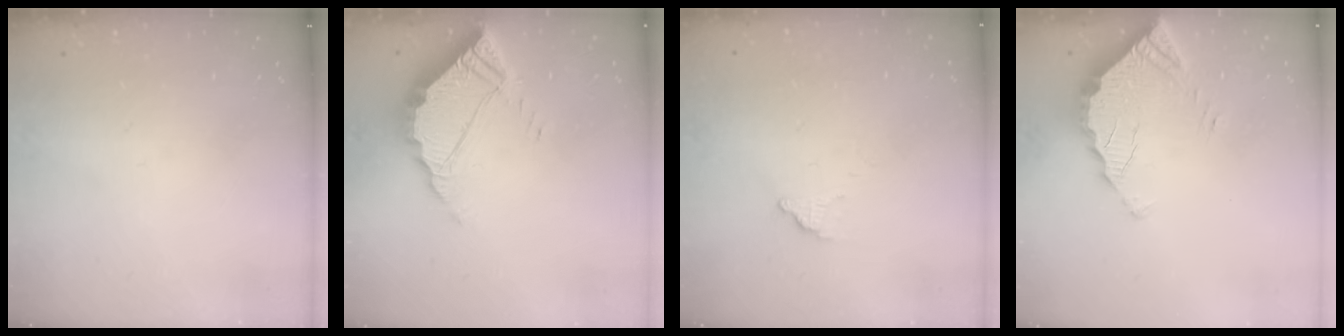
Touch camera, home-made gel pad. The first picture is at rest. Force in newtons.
{"total": 7.2, "press": 7.1, "slide": 0.4}
{"total": 3.2, "press": 3.2, "slide": 0.1}
{"total": 3.6, "press": 3.6, "slide": 0.2}